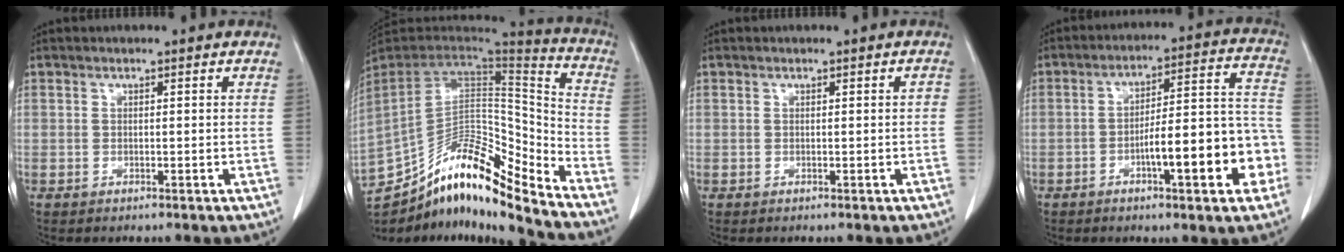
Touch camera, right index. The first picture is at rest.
{"total": 20.4, "force": [-16.9, 2.8, 11.2], "torque": [-0.229, 0.024, -0.299]}
{"total": 0.5, "force": [-0.1, 0.2, 0.4], "torque": [-0.003, 0.002, 0.000]}
{"total": 14.1, "force": [-4.9, 2.8, 12.9], "torque": [-0.172, 0.032, -0.065]}